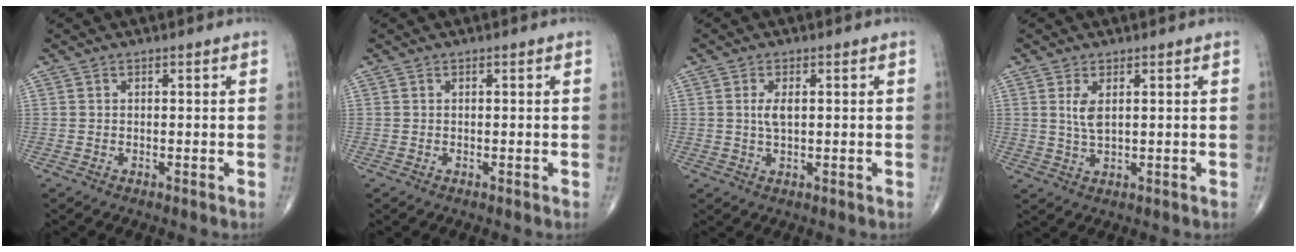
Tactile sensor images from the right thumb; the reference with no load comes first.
{"total": 0.0}
{"total": 3.0, "force": [0.5, 1.3, 2.6], "torque": [-0.053, -0.001, 0.011]}
{"total": 3.4, "force": [1.0, 1.3, 2.9], "torque": [-0.062, -0.006, 0.027]}